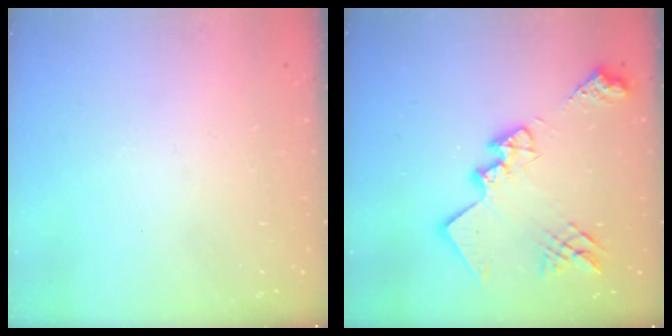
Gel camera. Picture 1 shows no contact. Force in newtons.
{"total": 21.4, "press": 21.4, "slide": 1.0}